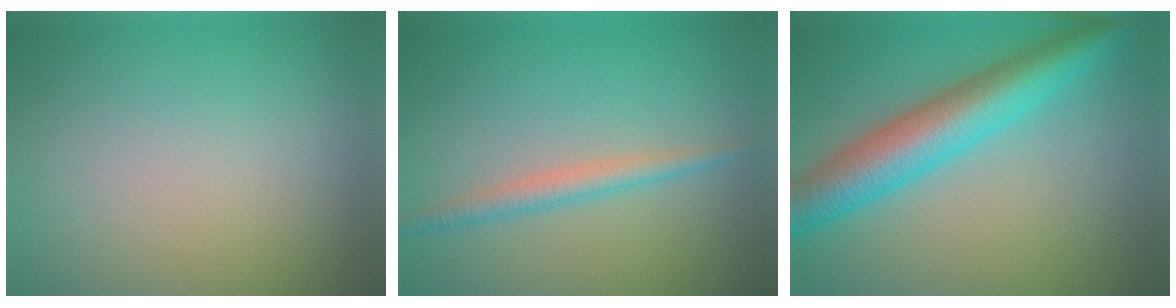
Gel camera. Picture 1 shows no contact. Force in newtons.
{"total": 2.1, "press": 2.1, "slide": 0.0}
{"total": 7.5, "press": 7.5, "slide": 0.1}